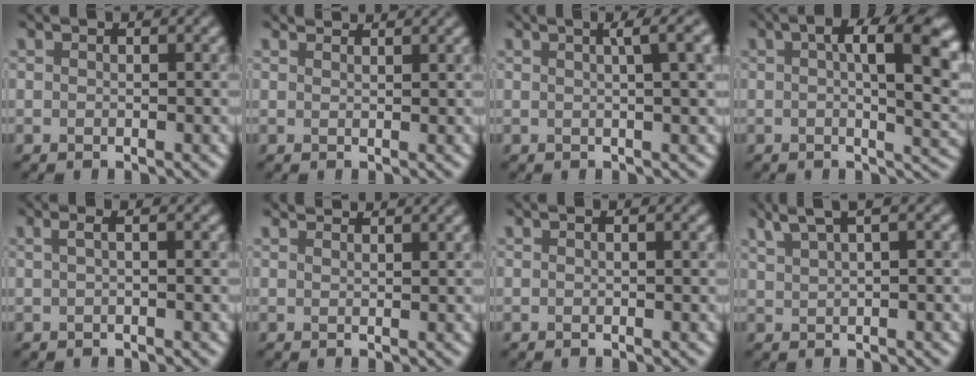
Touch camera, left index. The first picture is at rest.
{"total": 2.3, "force": [2.2, 0.3, 0.7], "torque": [-0.012, 0.006, 0.023]}
{"total": 6.4, "force": [2.0, 2.3, 5.6], "torque": [-0.033, 0.038, 0.003]}
{"total": 11.0, "force": [2.2, 4.2, 9.9], "torque": [-0.112, 0.026, 0.022]}
{"total": 1.0, "force": [0.2, 0.3, 1.0], "torque": [-0.015, 0.004, -0.002]}
{"total": 2.9, "force": [2.7, 0.5, 0.9], "torque": [-0.009, 0.005, 0.026]}
{"total": 0.0}
{"total": 2.9, "force": [2.2, 0.4, 1.8], "torque": [-0.023, 0.012, 0.041]}